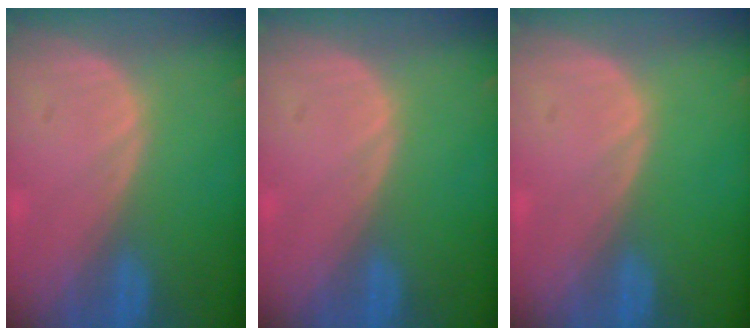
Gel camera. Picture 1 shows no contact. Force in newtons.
{"total": 0.0}
{"total": 0.0}